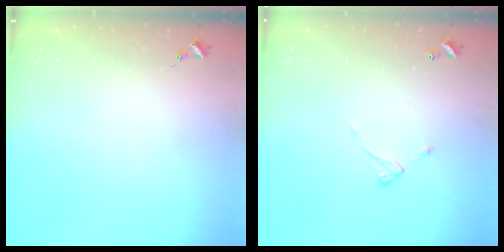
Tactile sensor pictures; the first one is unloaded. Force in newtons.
{"total": 4.7, "press": 4.7, "slide": 0.3}